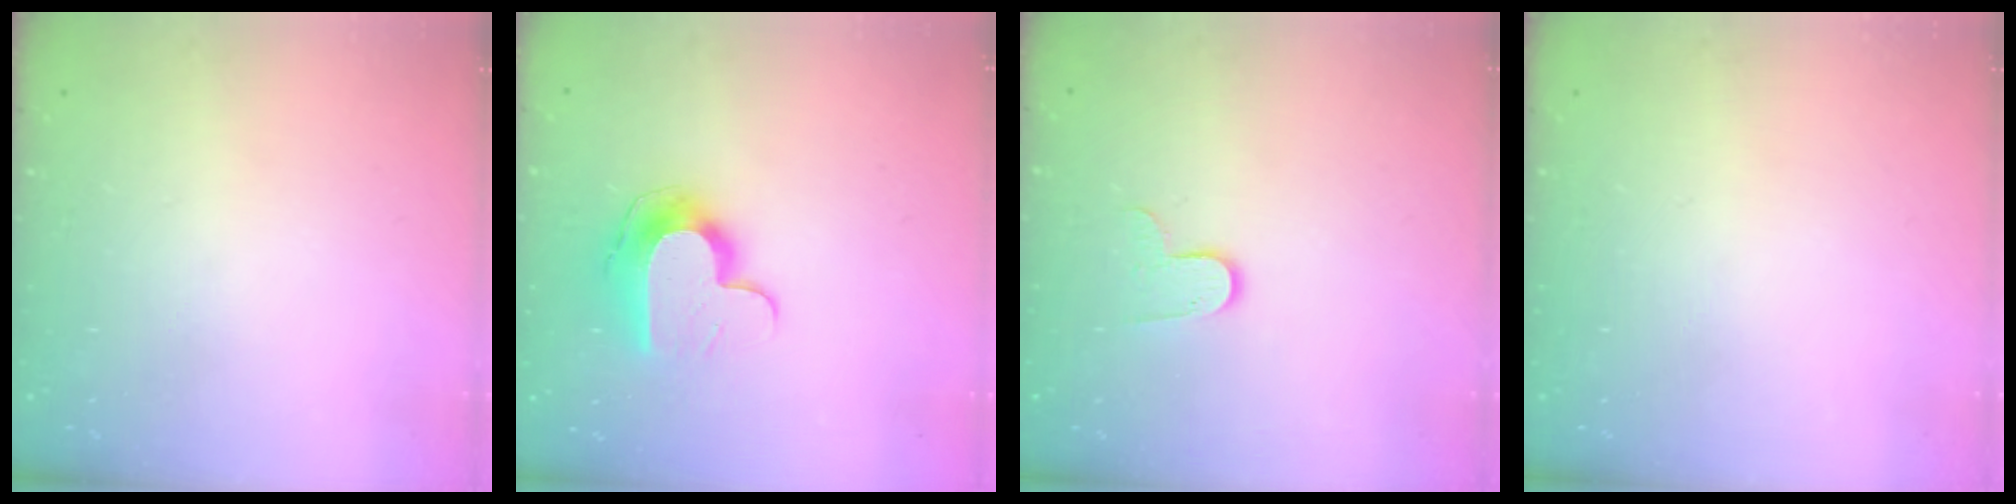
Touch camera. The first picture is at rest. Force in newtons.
{"total": 10.0, "press": 9.9, "slide": 1.1}
{"total": 7.2, "press": 7.2, "slide": 0.3}
{"total": 0.0}